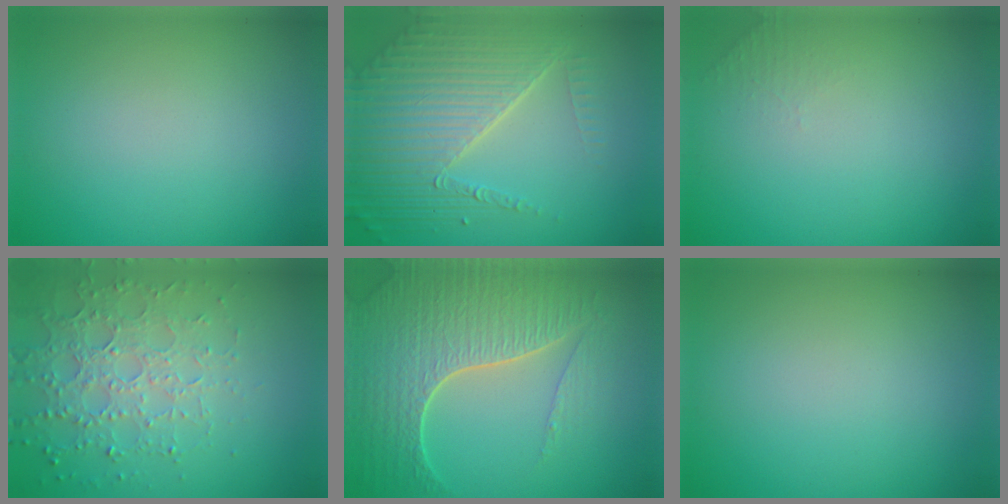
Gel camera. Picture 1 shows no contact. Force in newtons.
{"total": 7.5, "press": 5.3, "slide": 5.2}
{"total": 1.0, "press": 0.9, "slide": 0.3}
{"total": 4.3, "press": 4.2, "slide": 1.1}
{"total": 7.3, "press": 5.3, "slide": 5.0}
{"total": 0.0}